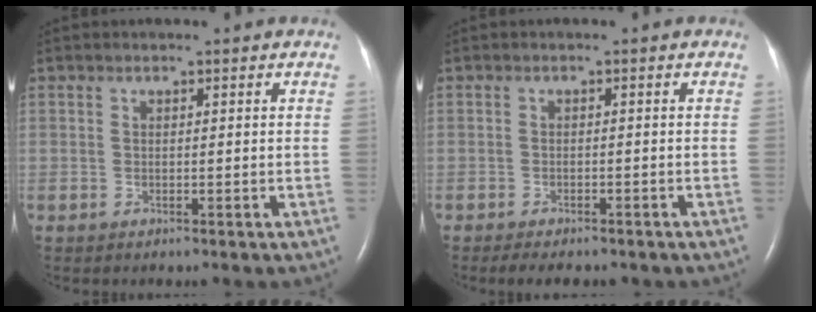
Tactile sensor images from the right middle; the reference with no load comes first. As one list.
[{"total": 6.2, "force": [-5.1, 2.0, 2.9], "torque": [-0.037, -0.007, -0.060]}]